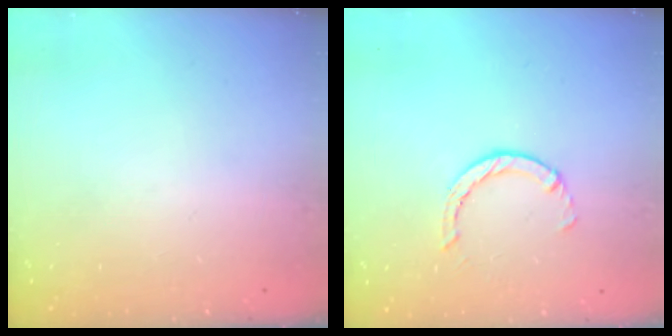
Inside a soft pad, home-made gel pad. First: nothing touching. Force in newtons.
{"total": 2.4, "press": 2.4, "slide": 0.4}